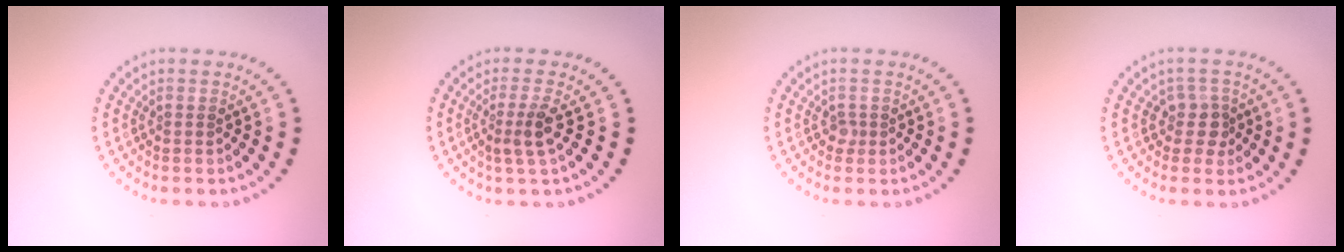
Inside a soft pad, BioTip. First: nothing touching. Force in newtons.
{"total": 2.2, "press": 1.8, "slide": 1.4}
{"total": 0.8, "press": 0.6, "slide": 0.6}
{"total": 2.0, "press": 1.6, "slide": 1.3}